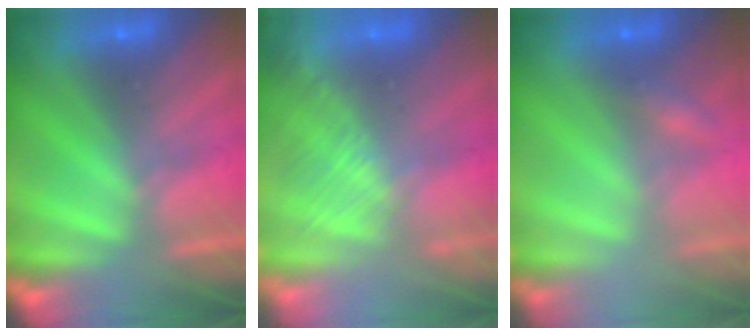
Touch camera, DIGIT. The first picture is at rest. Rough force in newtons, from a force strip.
{"total": 2.9}
{"total": 2.4}